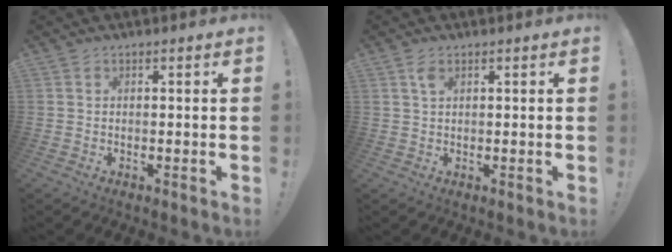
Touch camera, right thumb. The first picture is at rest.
{"total": 2.4, "force": [1.2, 1.1, 1.8], "torque": [-0.037, 0.002, 0.020]}